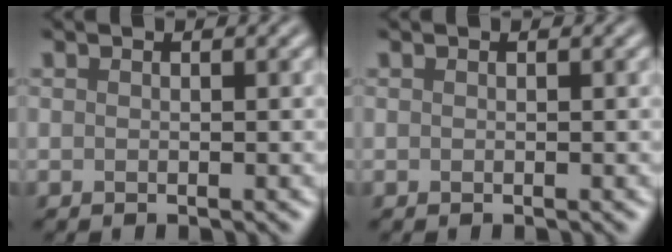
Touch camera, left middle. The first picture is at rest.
{"total": 0.0}